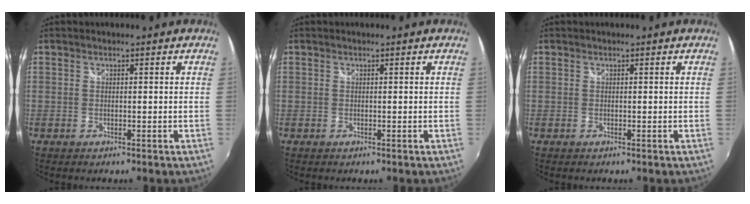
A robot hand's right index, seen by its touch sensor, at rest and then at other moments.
{"total": 0.0}
{"total": 0.0}